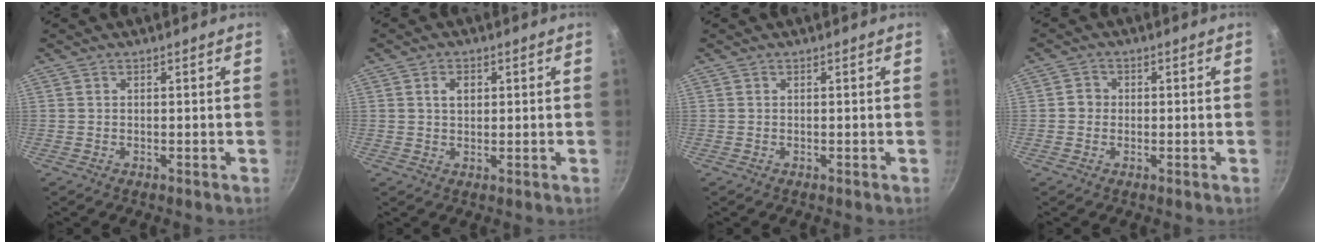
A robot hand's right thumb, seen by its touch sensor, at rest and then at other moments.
{"total": 3.0, "force": [0.9, 2.1, 1.9], "torque": [-0.021, 0.001, 0.015]}
{"total": 0.0}
{"total": 2.2, "force": [-0.2, 2.1, 0.7], "torque": [0.001, 0.007, -0.007]}